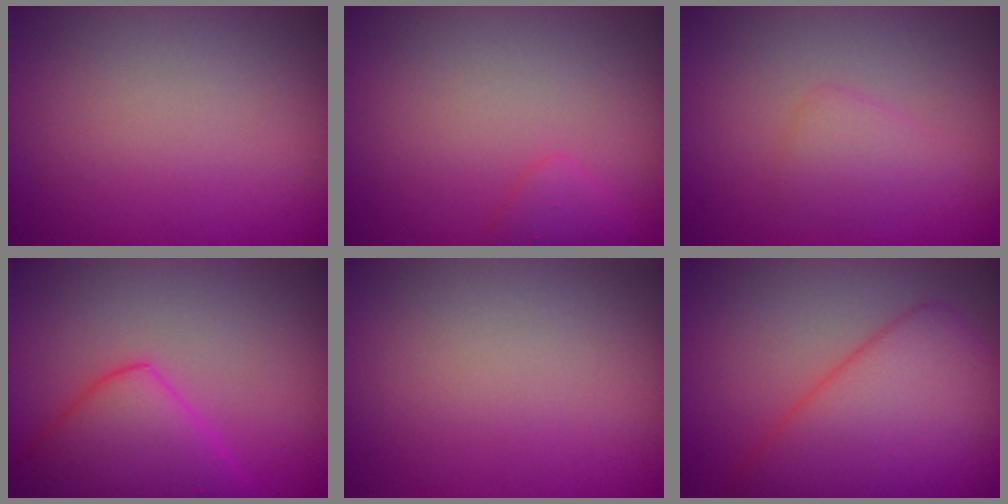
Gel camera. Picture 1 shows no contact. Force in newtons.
{"total": 1.4, "press": 1.4, "slide": 0.1}
{"total": 1.6, "press": 1.6, "slide": 0.0}
{"total": 5.7, "press": 5.7, "slide": 0.3}
{"total": 0.0}
{"total": 7.2, "press": 7.2, "slide": 0.1}